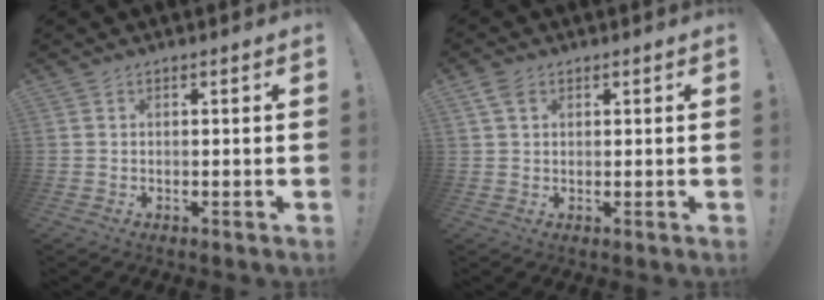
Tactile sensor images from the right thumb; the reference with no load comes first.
{"total": 3.5, "force": [1.7, 2.2, 2.1], "torque": [-0.037, 0.001, 0.033]}